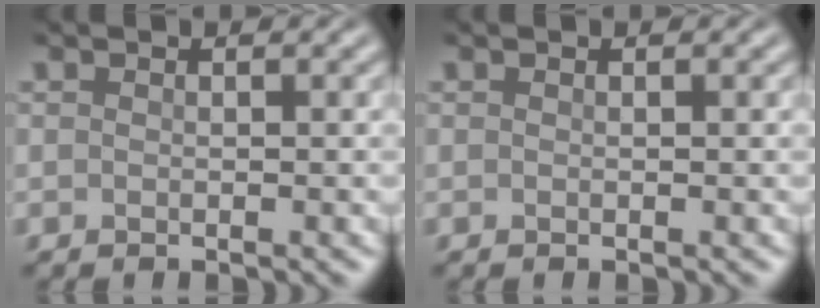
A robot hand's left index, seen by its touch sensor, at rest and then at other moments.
{"total": 0.0}